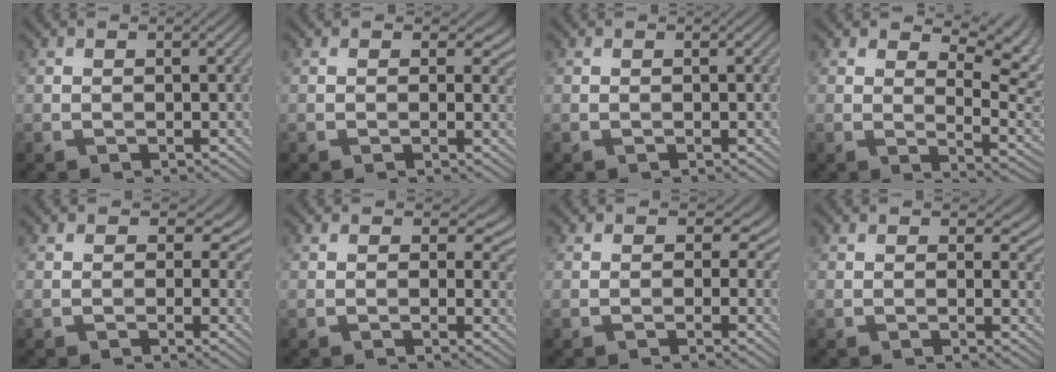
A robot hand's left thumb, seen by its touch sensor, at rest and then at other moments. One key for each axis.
{"total": 3.8, "fx": 1.7, "fy": 2.4, "fz": 2.4, "tx": -0.035, "ty": -0.005, "tz": 0.016}
{"total": 0.0}
{"total": 8.0, "fx": 3.6, "fy": 3.7, "fz": 6.2, "tx": -0.087, "ty": 0.000, "tz": 0.049}
{"total": 4.4, "fx": 1.2, "fy": 3.1, "fz": 2.9, "tx": -0.039, "ty": 0.002, "tz": 0.003}
{"total": 4.2, "fx": 1.6, "fy": 2.7, "fz": 2.7, "tx": -0.036, "ty": -0.003, "tz": 0.014}
{"total": 4.3, "fx": 0.8, "fy": 3.3, "fz": 2.8, "tx": -0.040, "ty": -0.001, "tz": -0.003}
{"total": 4.1, "fx": 2.0, "fy": 2.5, "fz": 2.6, "tx": -0.038, "ty": -0.005, "tz": 0.024}